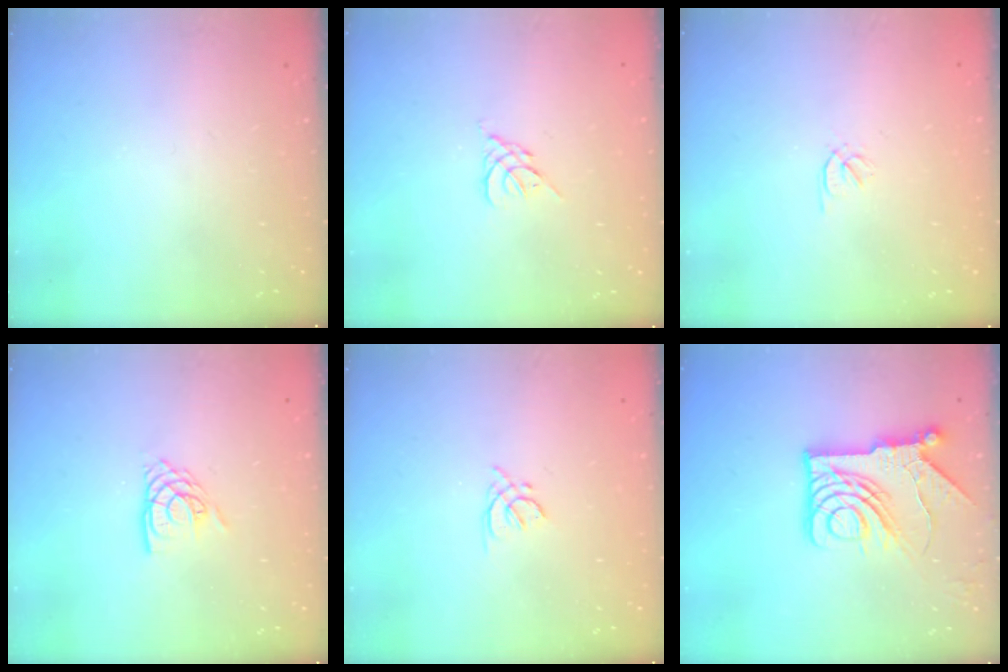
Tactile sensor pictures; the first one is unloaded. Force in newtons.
{"total": 2.6, "press": 2.5, "slide": 0.7}
{"total": 0.5, "press": 0.4, "slide": 0.4}
{"total": 7.1, "press": 7.0, "slide": 0.5}
{"total": 1.8, "press": 1.7, "slide": 0.5}
{"total": 13.2, "press": 13.1, "slide": 1.6}